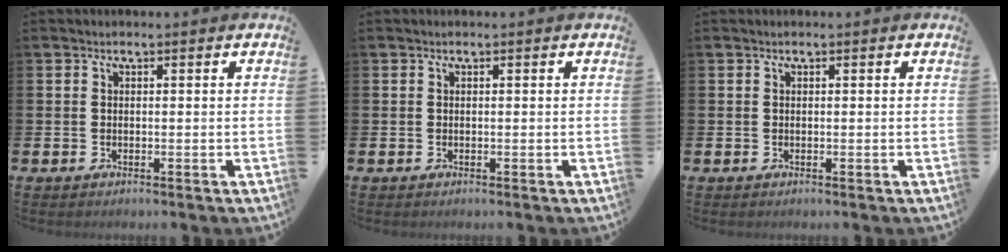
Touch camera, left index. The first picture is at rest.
{"total": 0.0}
{"total": 0.0}